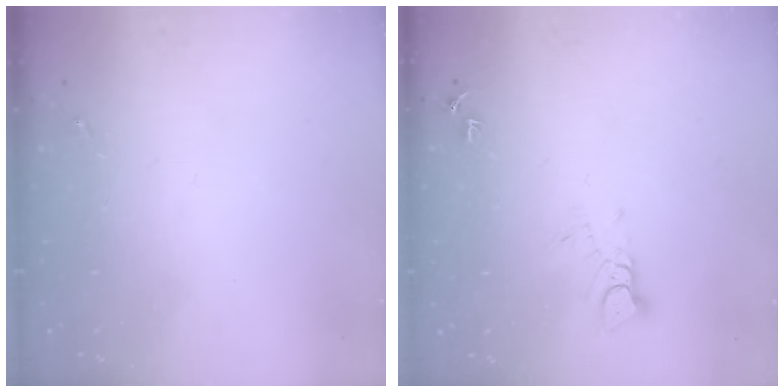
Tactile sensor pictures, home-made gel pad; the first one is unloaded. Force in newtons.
{"total": 3.8, "press": 3.8, "slide": 0.2}